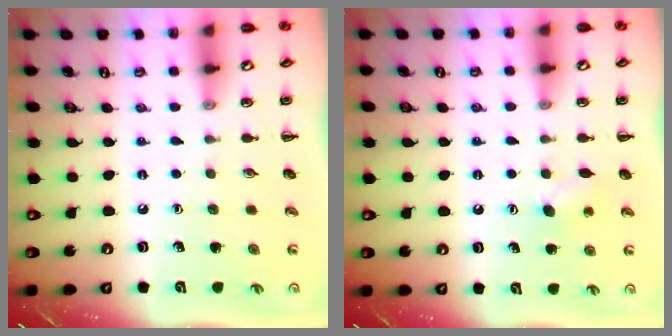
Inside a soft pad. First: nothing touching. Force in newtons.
{"total": 4.9, "press": 4.8, "slide": 0.8}